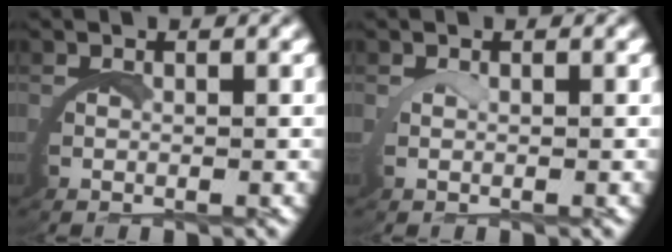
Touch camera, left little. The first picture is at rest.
{"total": 0.7, "force": [0.5, -0.4, 0.2], "torque": [-0.005, 0.002, 0.009]}